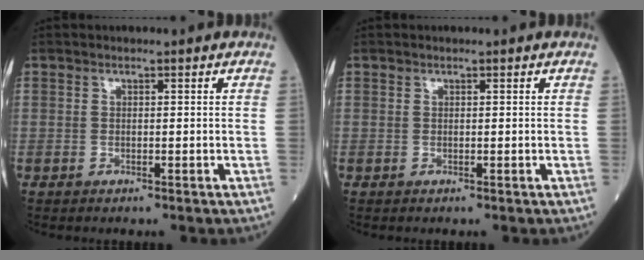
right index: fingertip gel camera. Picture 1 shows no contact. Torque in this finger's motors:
{"motor_torque": [0.00, -0.01, 0.00, 0.00]}